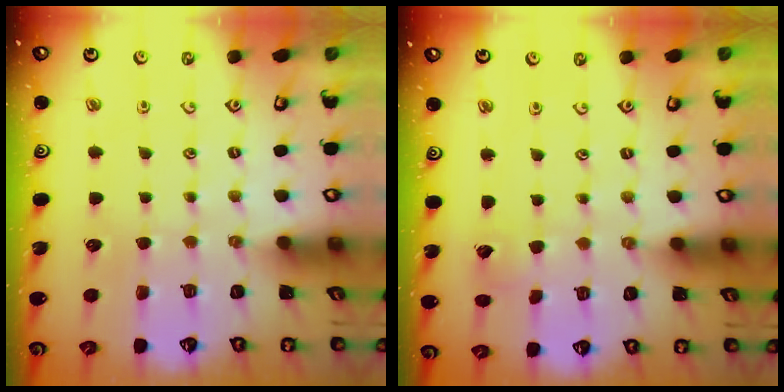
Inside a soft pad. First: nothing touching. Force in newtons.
{"total": 2.8, "press": 2.8, "slide": 0.2}